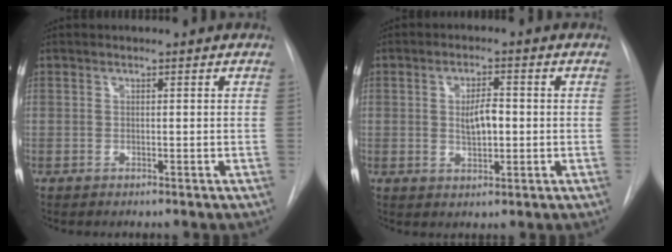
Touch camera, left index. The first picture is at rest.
{"total": 4.1, "force": [-0.4, 1.5, 3.8], "torque": [-0.063, -0.004, -0.003]}